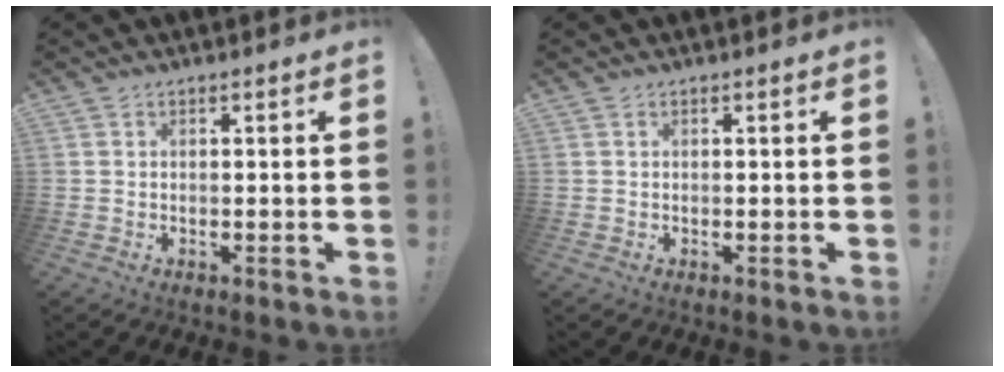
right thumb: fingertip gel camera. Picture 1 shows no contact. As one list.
[{"total": 0.0}]